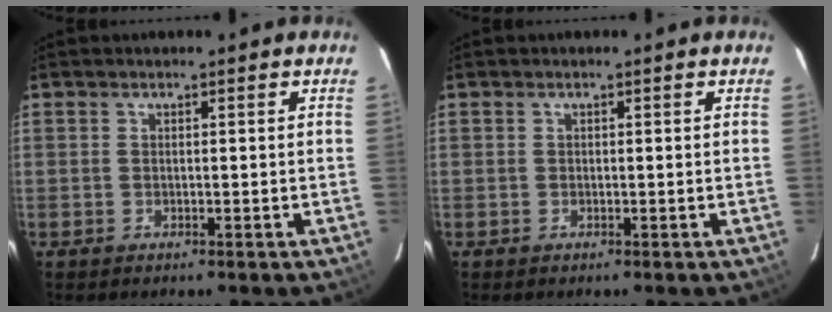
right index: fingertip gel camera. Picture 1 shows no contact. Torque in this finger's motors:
{"motor_torque": [0.19, 0.13, 0.05, 0.01]}